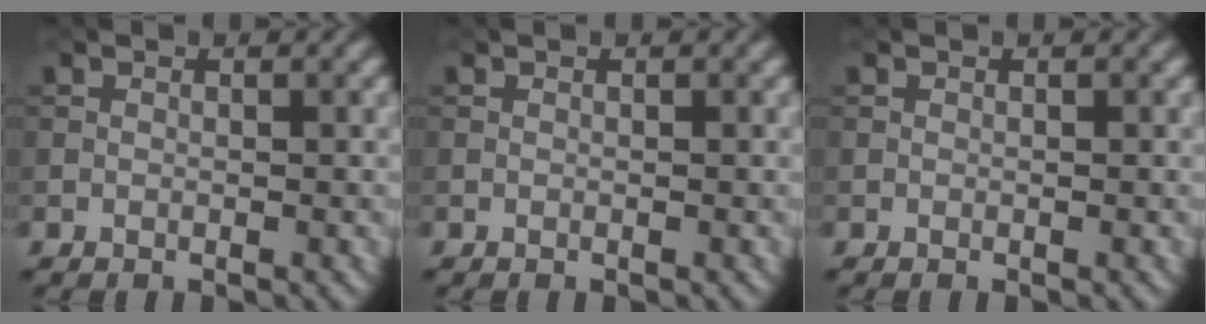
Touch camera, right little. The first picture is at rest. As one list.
[{"total": 0.0}, {"total": 0.0}]